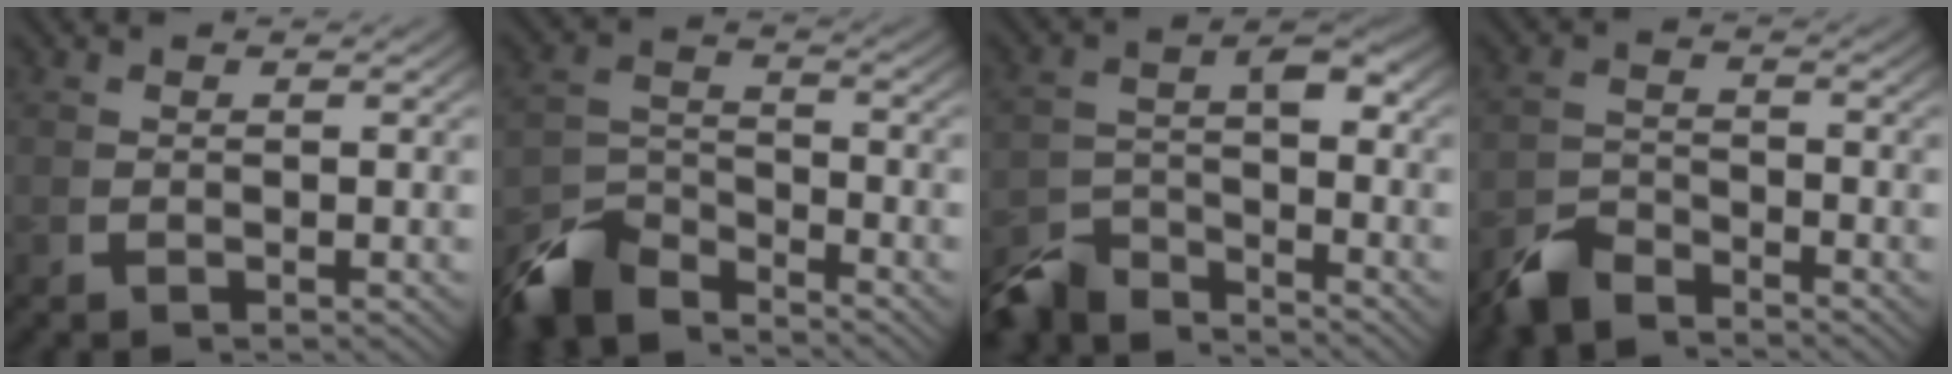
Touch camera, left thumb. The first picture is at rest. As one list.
[{"total": 6.6, "force": [-4.7, 3.3, 3.2], "torque": [-0.046, -0.022, -0.084]}, {"total": 6.9, "force": [-4.4, 3.3, 4.1], "torque": [-0.050, -0.023, -0.077]}, {"total": 3.8, "force": [-3.5, 1.2, 0.7], "torque": [-0.009, -0.015, -0.067]}]